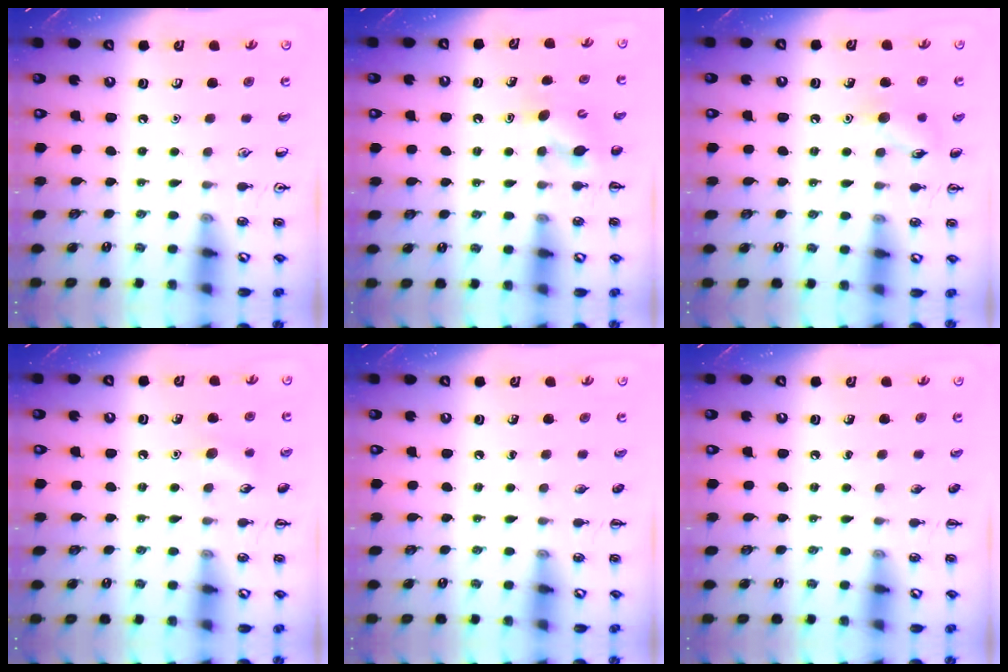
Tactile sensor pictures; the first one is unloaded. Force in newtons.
{"total": 4.6, "press": 4.5, "slide": 0.9}
{"total": 8.1, "press": 8.1, "slide": 0.5}
{"total": 6.9, "press": 6.7, "slide": 1.7}
{"total": 0.0}
{"total": 0.0}